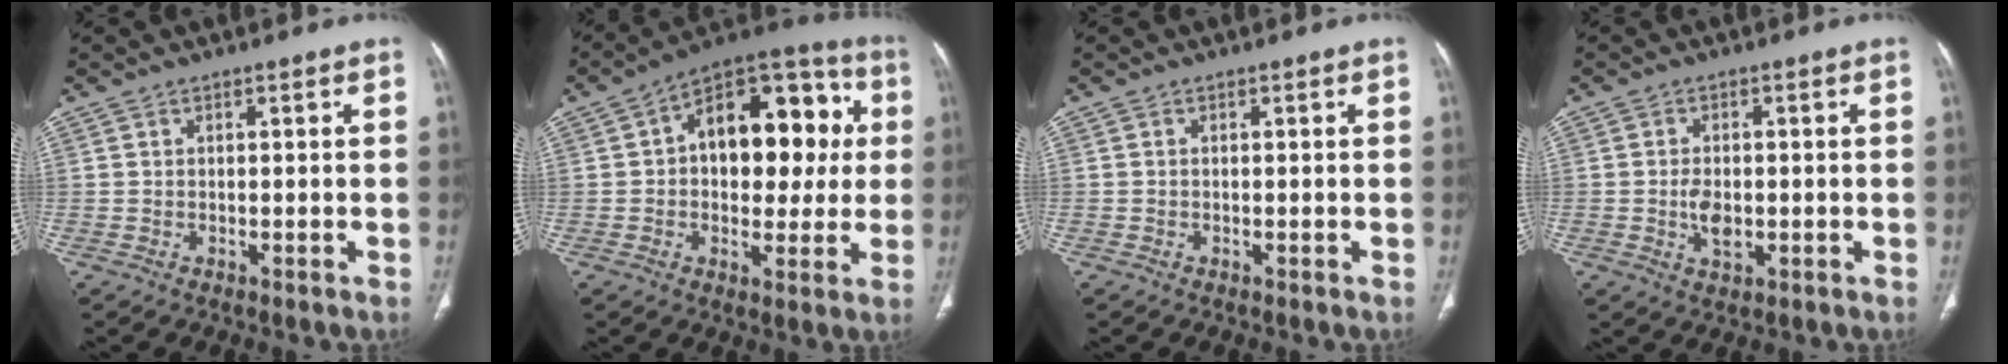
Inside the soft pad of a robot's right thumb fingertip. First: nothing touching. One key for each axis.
{"total": 20.1, "fx": 2.8, "fy": 12.0, "fz": 15.9, "tx": -0.174, "ty": 0.034, "tz": 0.034}
{"total": 0.0}
{"total": 4.2, "fx": -0.6, "fy": 2.5, "fz": 3.3, "tx": -0.059, "ty": -0.002, "tz": -0.009}